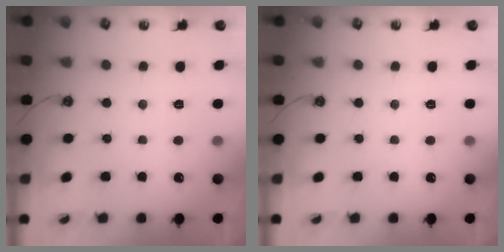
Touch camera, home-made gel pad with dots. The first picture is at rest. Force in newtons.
{"total": 0.0}